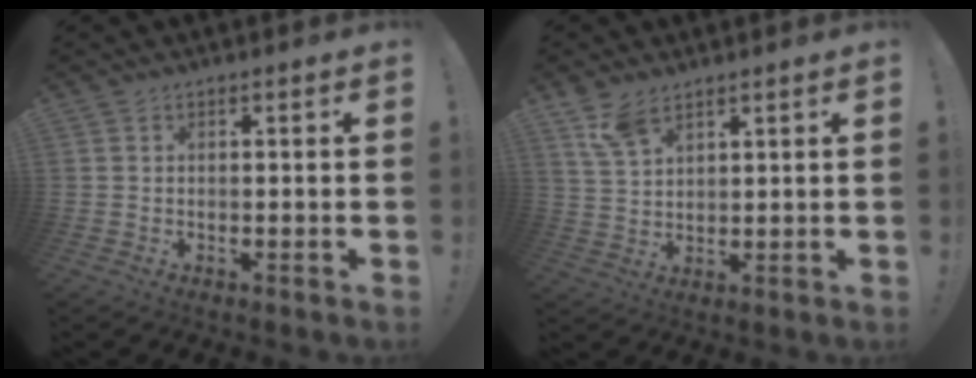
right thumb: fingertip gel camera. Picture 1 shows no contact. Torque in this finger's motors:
{"motor_torque": [0.10, 0.29, 0.81, 0.42, 0.01]}